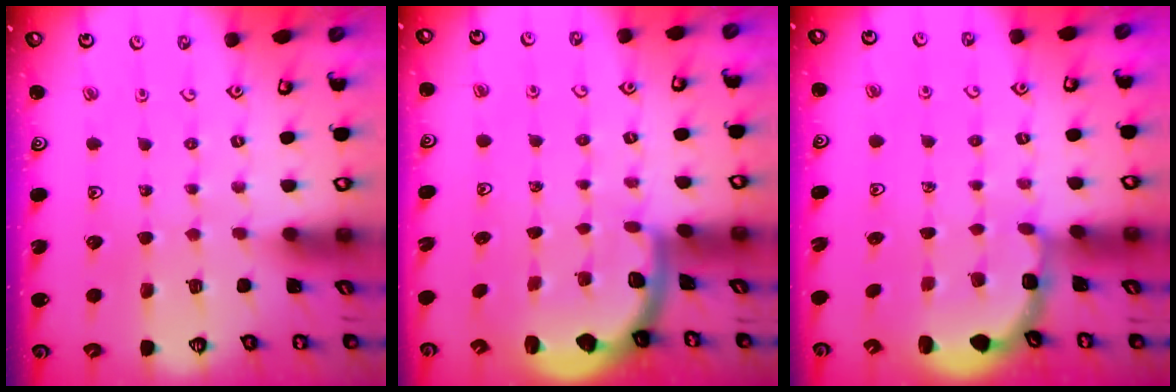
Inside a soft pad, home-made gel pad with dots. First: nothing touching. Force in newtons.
{"total": 2.0, "press": 2.0, "slide": 0.5}
{"total": 2.9, "press": 2.3, "slide": 1.8}